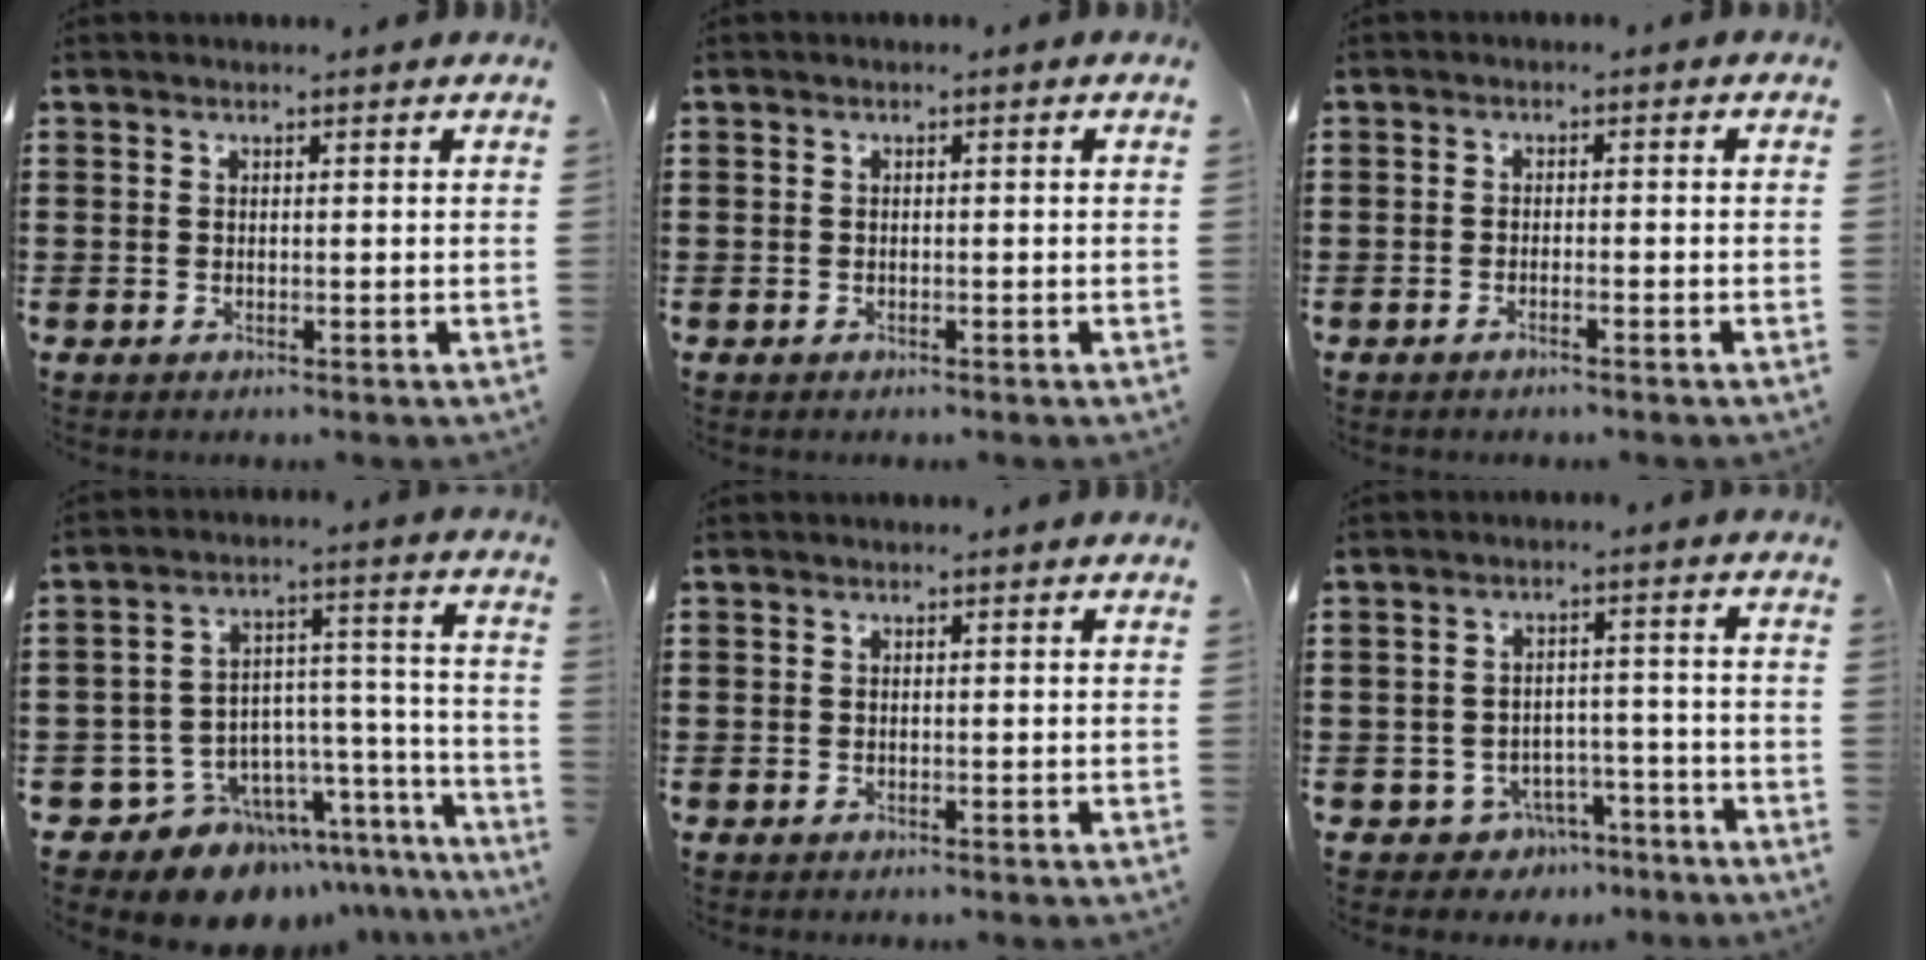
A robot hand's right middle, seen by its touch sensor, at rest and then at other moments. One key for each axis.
{"total": 0.0}
{"total": 1.0, "fx": -0.7, "fy": -0.1, "fz": 0.7, "tx": -0.012, "ty": -0.003, "tz": -0.013}
{"total": 9.4, "fx": -7.9, "fy": 4.9, "fz": 1.3, "tx": -0.030, "ty": 0.023, "tz": -0.142}
{"total": 0.0}
{"total": 3.4, "fx": -2.9, "fy": 1.7, "fz": 0.5, "tx": -0.019, "ty": 0.007, "tz": -0.060}